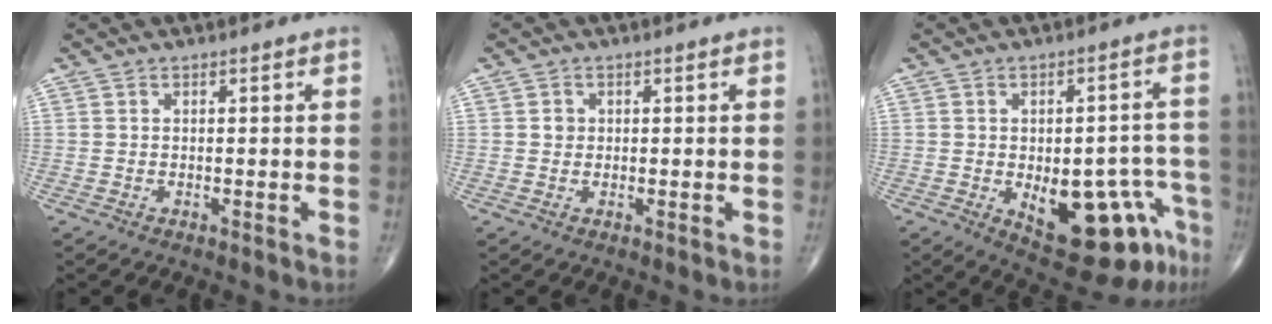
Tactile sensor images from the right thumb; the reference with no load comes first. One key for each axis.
{"total": 1.3, "fx": 0.2, "fy": 1.3, "fz": 0.4, "tx": -0.002, "ty": 0.002, "tz": 0.002}
{"total": 16.5, "fx": -6.7, "fy": 7.4, "fz": 13.0, "tx": -0.129, "ty": 0.038, "tz": -0.069}